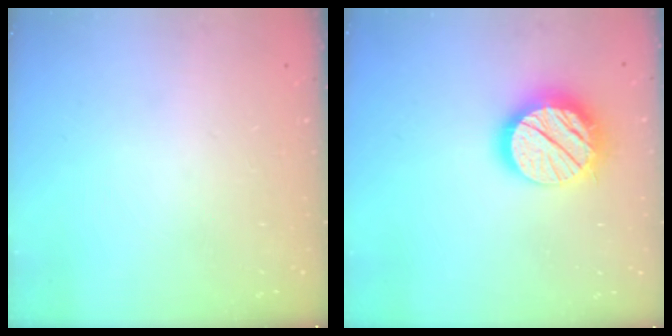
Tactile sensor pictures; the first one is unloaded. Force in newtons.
{"total": 16.8, "press": 16.8, "slide": 1.6}